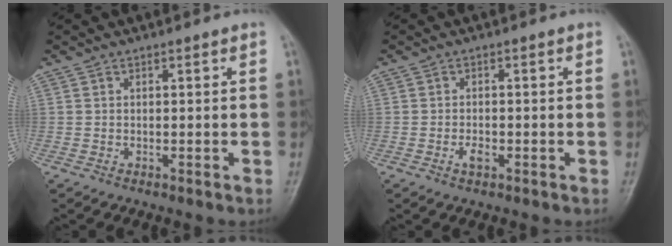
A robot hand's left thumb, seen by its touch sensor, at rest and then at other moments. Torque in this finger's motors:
{"motor_torque": [-0.02, 0.04, 0.13, -0.05, 0.00]}